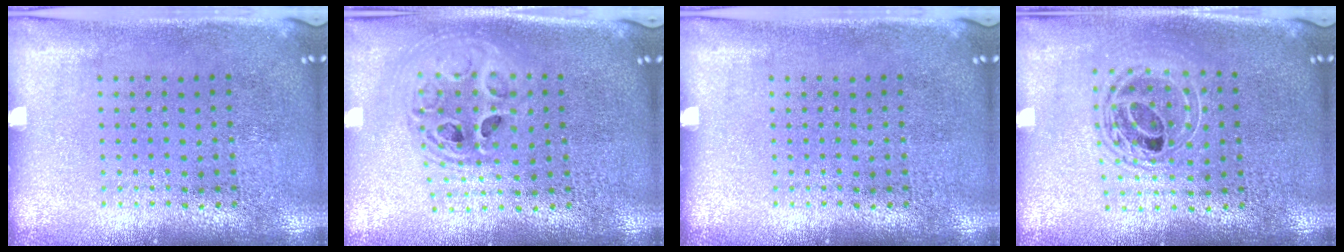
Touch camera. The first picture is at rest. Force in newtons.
{"total": 2.0, "press": 1.6, "slide": 1.2}
{"total": 0.0}
{"total": 1.7, "press": 1.4, "slide": 1.0}